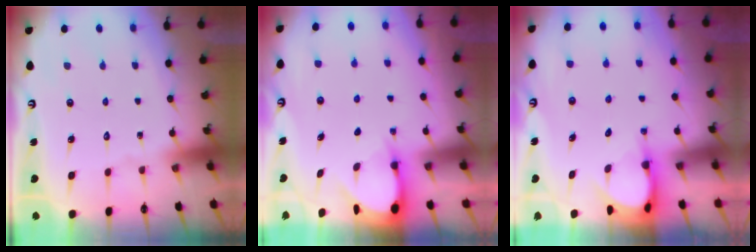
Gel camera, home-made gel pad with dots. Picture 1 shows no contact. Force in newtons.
{"total": 3.3, "press": 3.3, "slide": 0.4}
{"total": 3.7, "press": 3.7, "slide": 0.2}